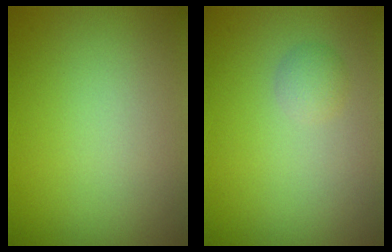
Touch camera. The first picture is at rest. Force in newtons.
{"total": 1.2, "press": 1.1, "slide": 0.1}